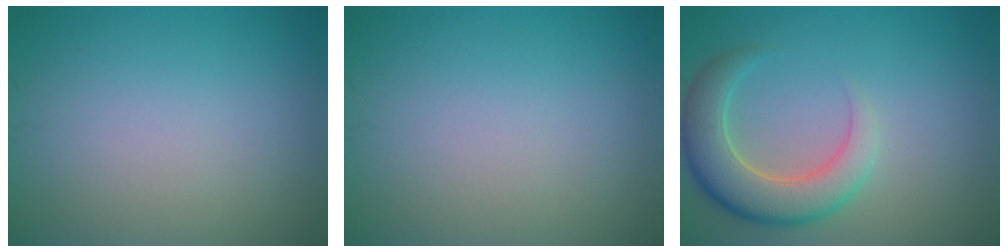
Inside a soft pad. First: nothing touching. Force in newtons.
{"total": 0.0}
{"total": 5.7, "press": 5.7, "slide": 0.6}